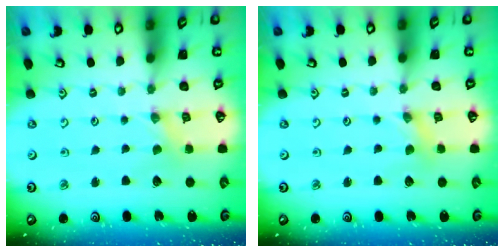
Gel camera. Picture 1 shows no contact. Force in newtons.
{"total": 0.9, "press": 0.9, "slide": 0.2}